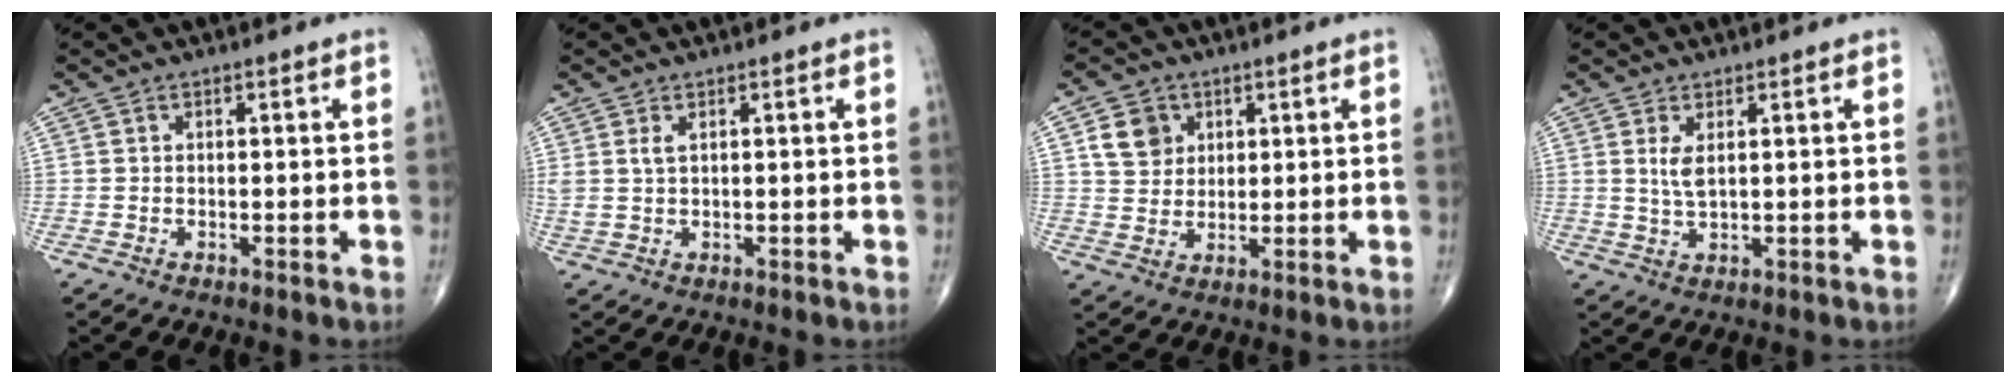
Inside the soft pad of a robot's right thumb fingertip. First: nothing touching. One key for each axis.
{"total": 2.1, "fx": 0.9, "fy": 0.9, "fz": 1.7, "tx": -0.043, "ty": 0.005, "tz": 0.027}
{"total": 6.3, "fx": 2.5, "fy": 5.3, "fz": 2.4, "tx": -0.021, "ty": -0.008, "tz": 0.047}
{"total": 3.1, "fx": 1.0, "fy": 1.1, "fz": 2.7, "tx": -0.055, "ty": -0.009, "tz": 0.026}